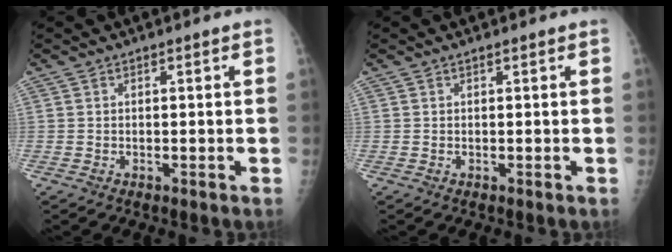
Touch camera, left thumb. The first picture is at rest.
{"total": 0.0}